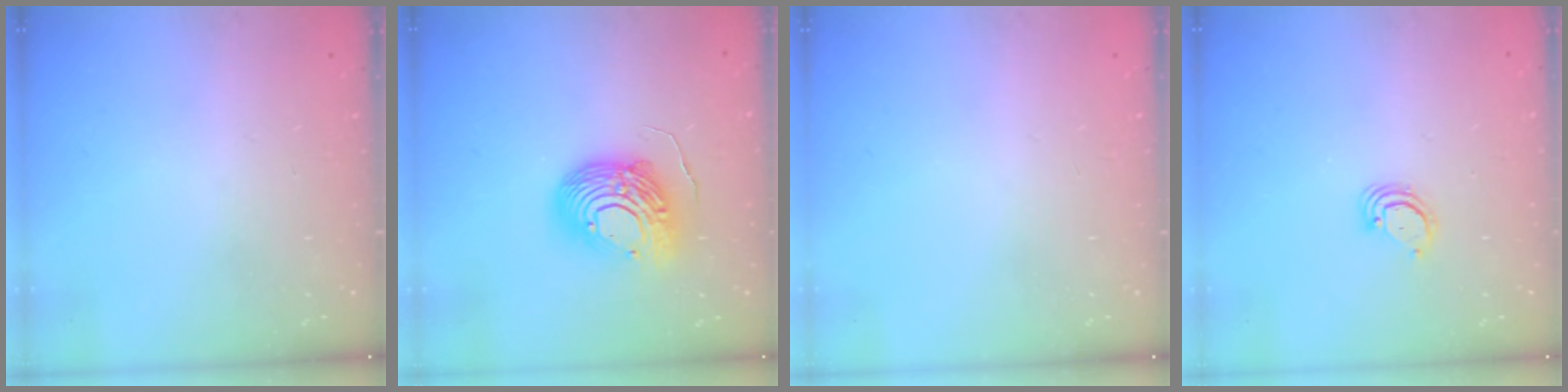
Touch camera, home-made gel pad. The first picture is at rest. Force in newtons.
{"total": 14.4, "press": 14.4, "slide": 1.1}
{"total": 0.0}
{"total": 2.8, "press": 2.8, "slide": 0.3}